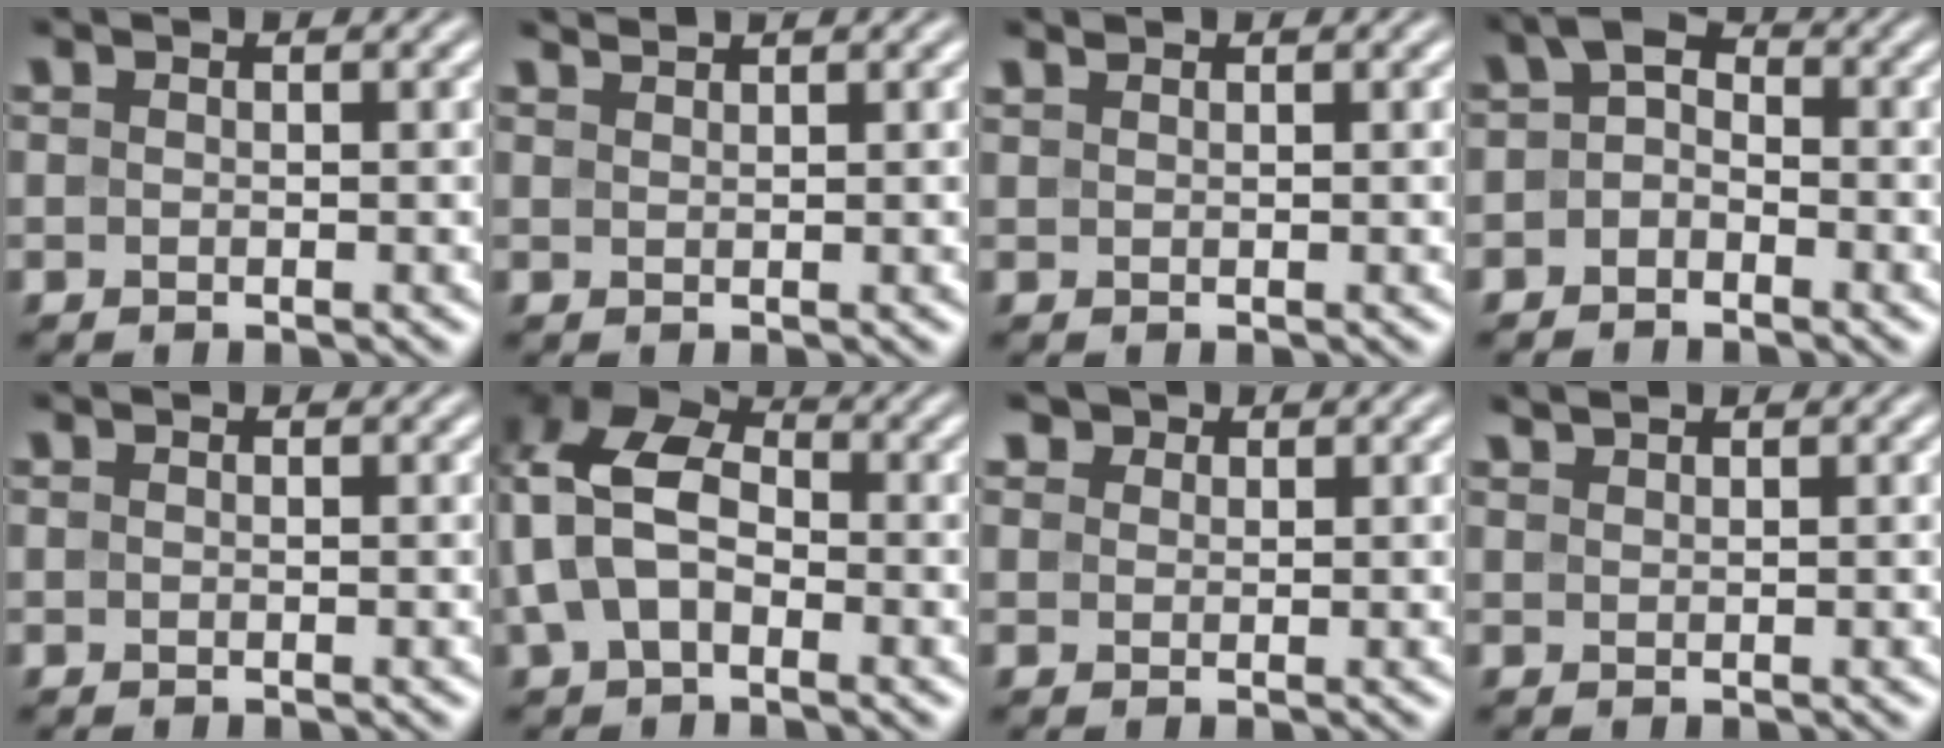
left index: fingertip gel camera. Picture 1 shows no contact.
{"total": 1.2, "force": [1.1, 0.1, 0.4], "torque": [-0.003, -0.001, 0.017]}
{"total": 0.6, "force": [0.5, 0.1, 0.2], "torque": [-0.003, 0.003, 0.012]}
{"total": 3.0, "force": [-0.9, 2.1, 1.9], "torque": [-0.032, 0.010, -0.028]}
{"total": 0.0}
{"total": 7.8, "force": [0.0, 5.1, 5.9], "torque": [-0.141, 0.021, -0.016]}
{"total": 1.6, "force": [1.1, 1.1, 0.4], "torque": [-0.006, -0.004, 0.014]}
{"total": 0.8, "force": [0.8, 0.1, 0.2], "torque": [-0.001, 0.001, 0.018]}